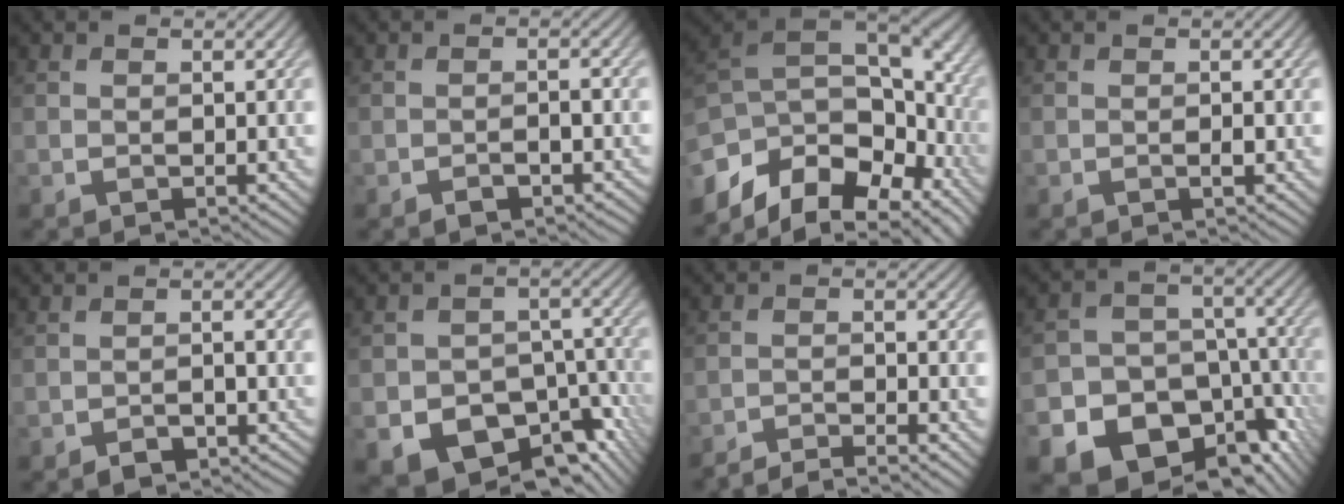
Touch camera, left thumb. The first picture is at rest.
{"total": 1.7, "force": [-1.1, 0.7, 1.2], "torque": [-0.016, 0.001, -0.018]}
{"total": 14.2, "force": [-5.2, 8.6, 10.0], "torque": [-0.248, -0.017, -0.075]}
{"total": 0.5, "force": [-0.2, 0.1, 0.5], "torque": [-0.009, 0.000, -0.002]}
{"total": 2.3, "force": [-1.6, 1.1, 1.2], "torque": [-0.017, 0.001, -0.028]}
{"total": 13.6, "force": [-7.7, 9.0, 6.8], "torque": [-0.103, -0.032, -0.104]}
{"total": 4.6, "force": [-4.2, 0.5, 2.0], "torque": [-0.034, 0.008, -0.080]}
{"total": 21.9, "force": [-12.8, 16.3, 7.1], "torque": [-0.139, -0.078, -0.169]}